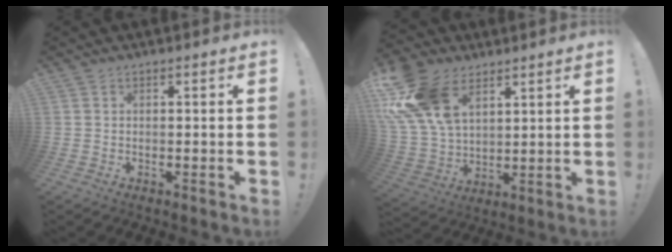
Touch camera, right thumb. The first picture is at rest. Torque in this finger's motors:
{"motor_torque": [1.70, 3.31, 0.58, 0.08, 0.40]}